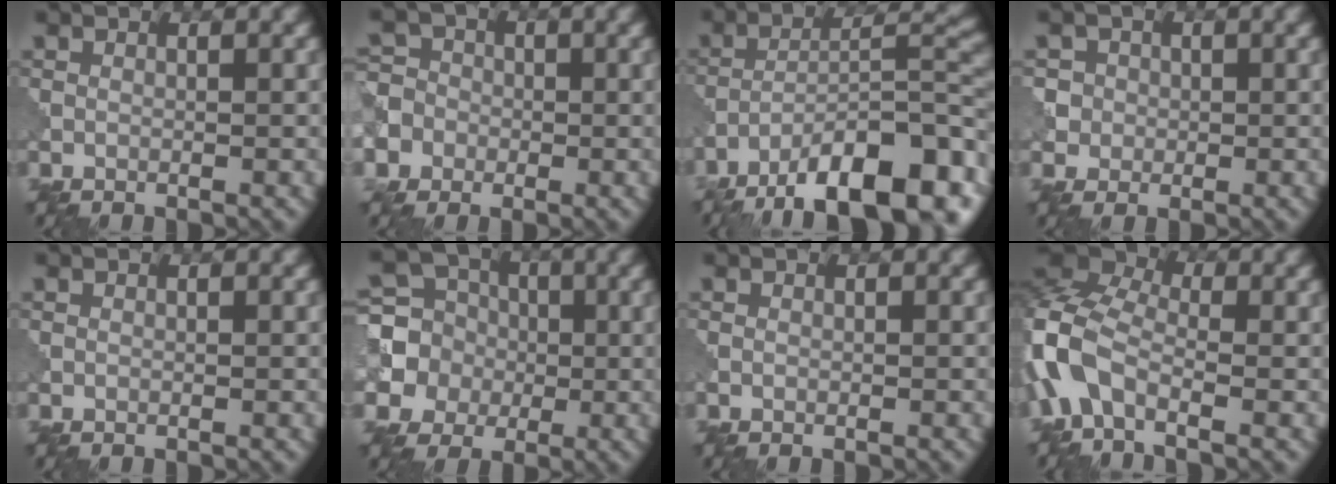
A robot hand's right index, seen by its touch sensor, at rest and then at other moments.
{"total": 6.7, "force": [-3.5, 5.7, 0.6], "torque": [-0.042, -0.012, -0.076]}
{"total": 14.0, "force": [-10.0, 4.0, 8.9], "torque": [-0.150, 0.002, -0.154]}
{"total": 2.0, "force": [0.0, 1.9, -0.5], "torque": [0.001, 0.002, 0.000]}
{"total": 0.0}
{"total": 4.1, "force": [-0.6, 4.1, -0.1], "torque": [0.003, 0.002, -0.021]}
{"total": 0.0}
{"total": 6.9, "force": [-2.7, 3.9, 5.0], "torque": [-0.126, 0.003, -0.071]}